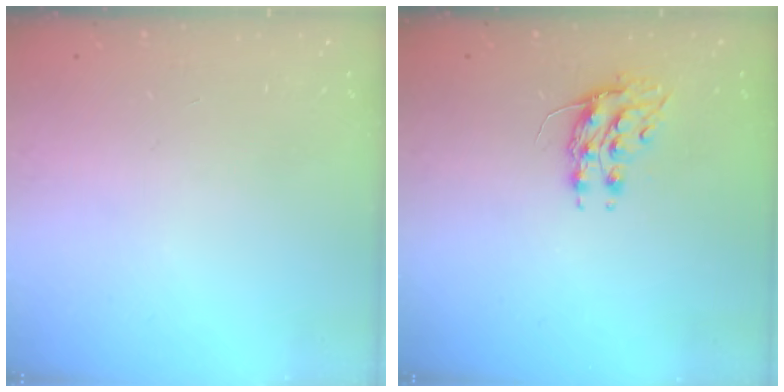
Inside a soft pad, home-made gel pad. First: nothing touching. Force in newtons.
{"total": 8.1, "press": 8.1, "slide": 0.7}